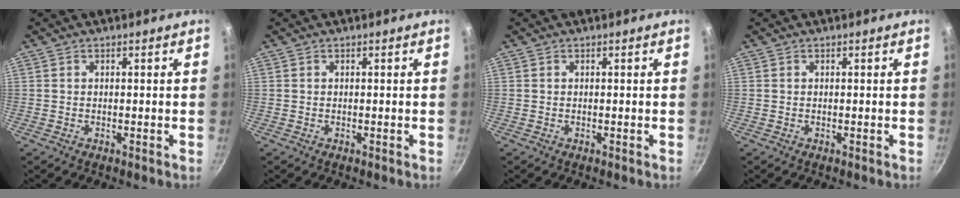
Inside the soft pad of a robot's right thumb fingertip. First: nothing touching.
{"total": 0.0}
{"total": 0.0}
{"total": 0.0}